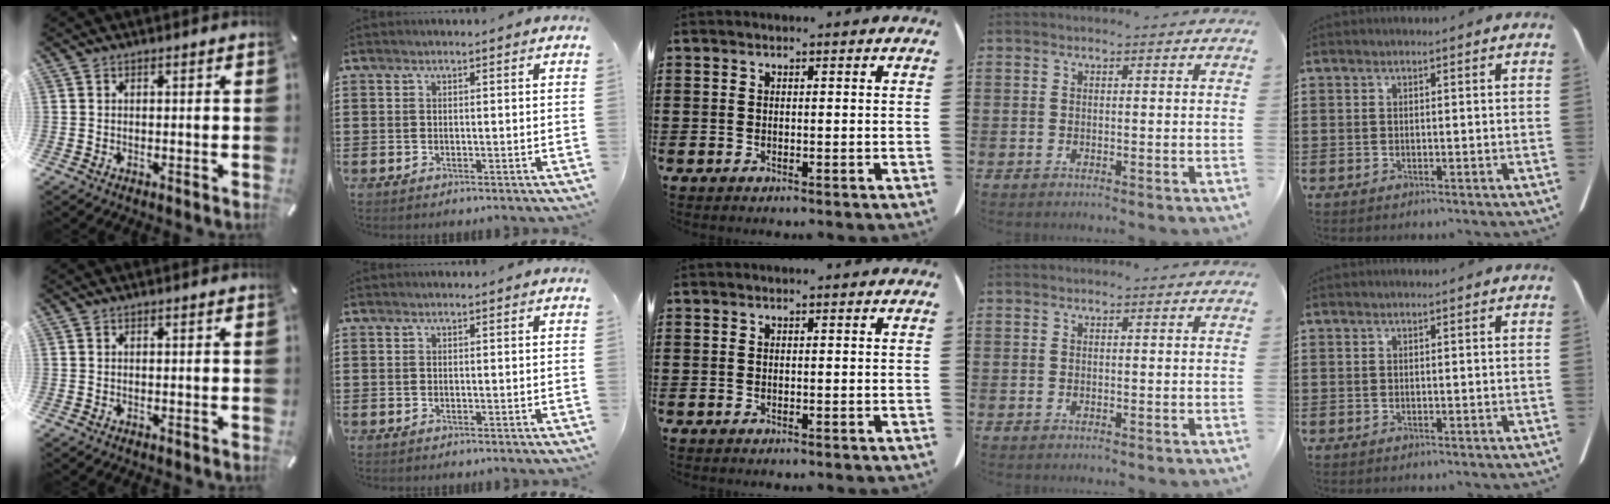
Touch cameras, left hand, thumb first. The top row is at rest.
{}